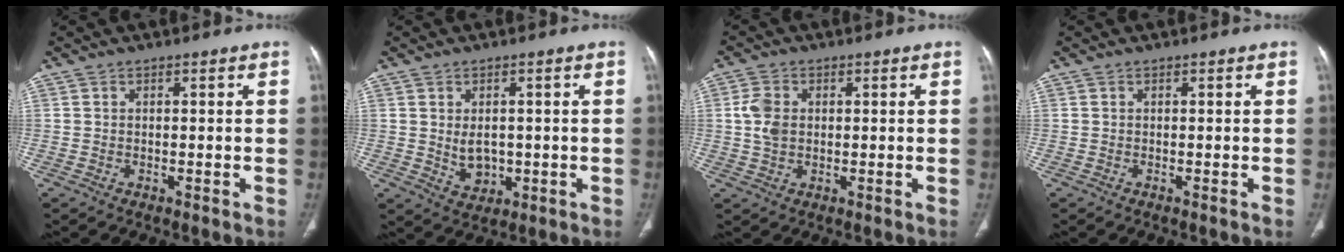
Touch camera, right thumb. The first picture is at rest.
{"total": 4.9, "force": [0.0, 3.6, 3.3], "torque": [-0.039, -0.007, 0.015]}
{"total": 4.9, "force": [0.5, 3.5, 3.4], "torque": [-0.071, 0.002, 0.009]}
{"total": 0.0}